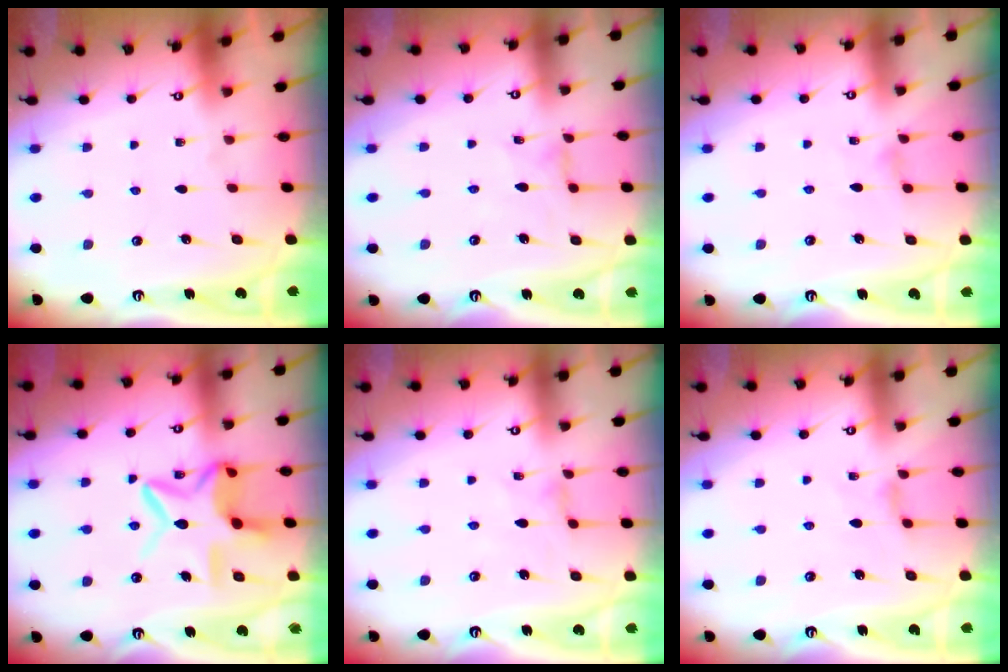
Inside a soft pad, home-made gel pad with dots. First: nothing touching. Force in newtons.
{"total": 0.8, "press": 0.7, "slide": 0.3}
{"total": 0.0}
{"total": 12.9, "press": 12.9, "slide": 1.2}
{"total": 0.9, "press": 0.9, "slide": 0.3}
{"total": 2.3, "press": 2.2, "slide": 0.5}